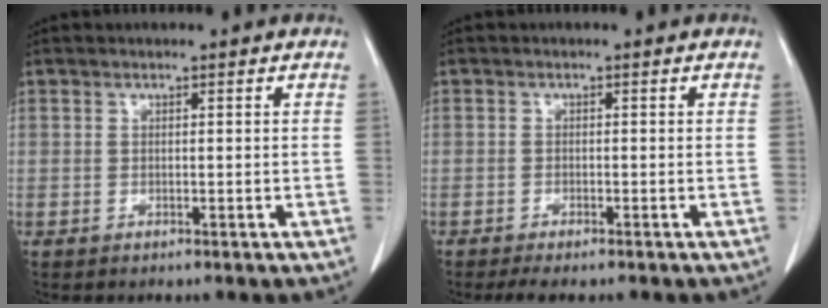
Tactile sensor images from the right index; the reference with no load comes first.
{"total": 3.0, "force": [-2.5, 0.5, 1.6], "torque": [-0.023, -0.007, -0.036]}